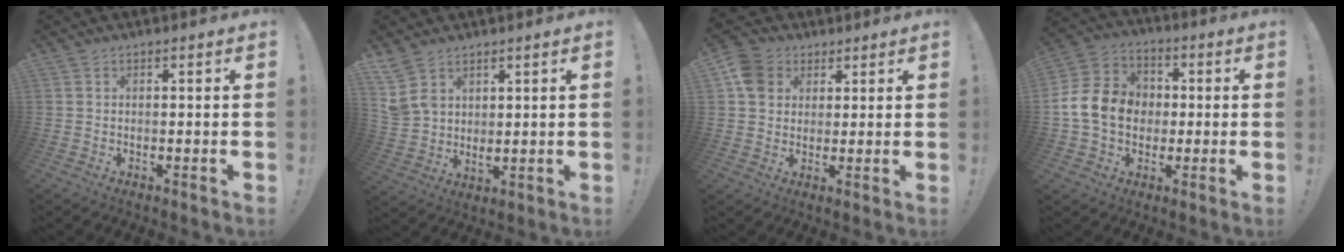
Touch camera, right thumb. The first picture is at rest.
{"total": 7.7, "force": [5.3, 4.4, 3.4], "torque": [-0.057, -0.027, 0.108]}
{"total": 8.6, "force": [3.4, 7.3, 2.9], "torque": [-0.035, -0.009, 0.069]}
{"total": 15.0, "force": [-0.3, 12.7, 8.1], "torque": [-0.137, 0.017, 0.003]}